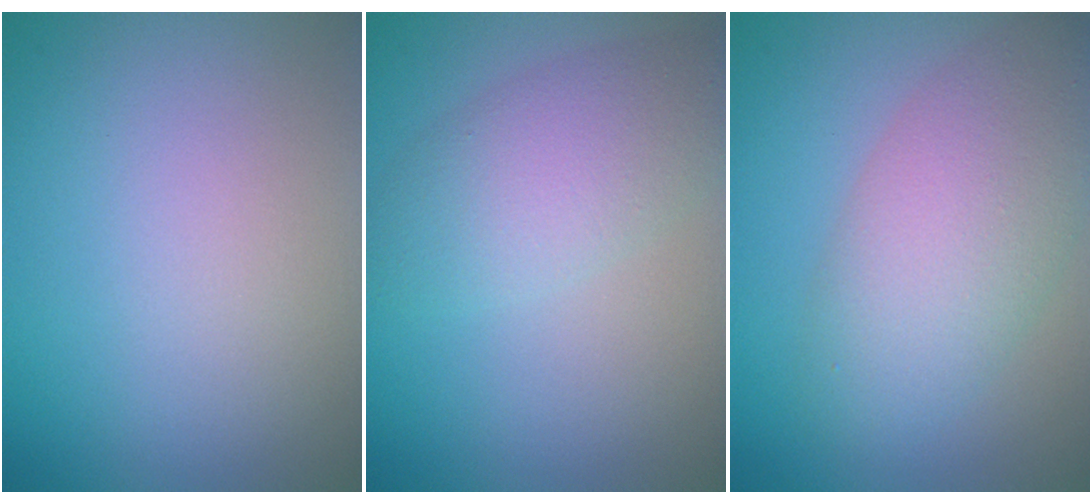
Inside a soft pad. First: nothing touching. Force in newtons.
{"total": 4.4, "press": 4.4, "slide": 0.0}
{"total": 6.0, "press": 6.0, "slide": 0.2}